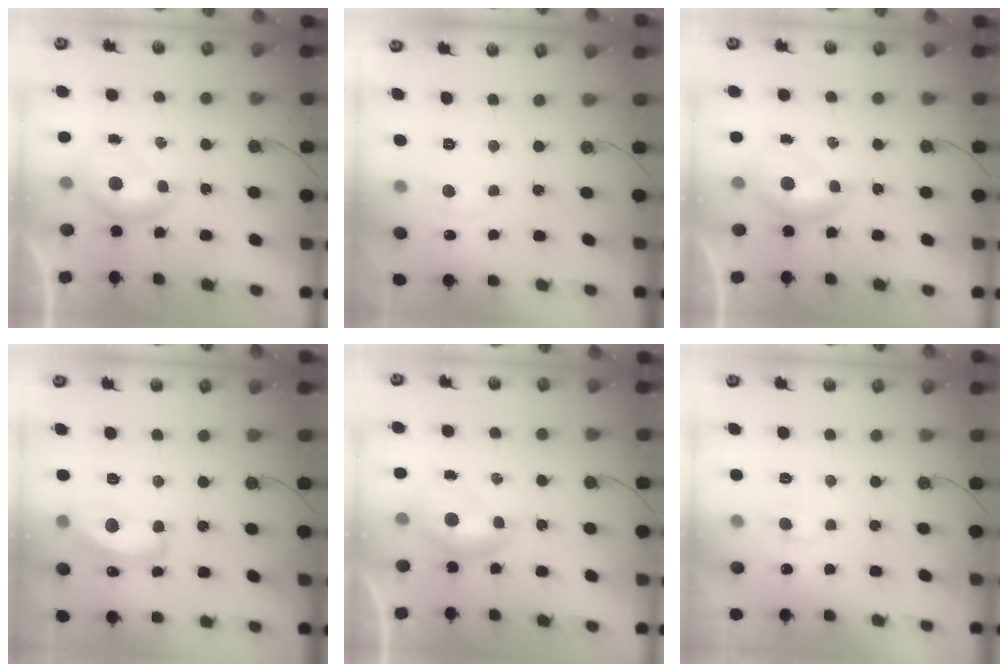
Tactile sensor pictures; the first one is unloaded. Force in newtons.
{"total": 0.9, "press": 0.4, "slide": 0.8}
{"total": 0.0}
{"total": 8.3, "press": 8.3, "slide": 0.8}
{"total": 0.0}
{"total": 1.8, "press": 1.7, "slide": 0.5}